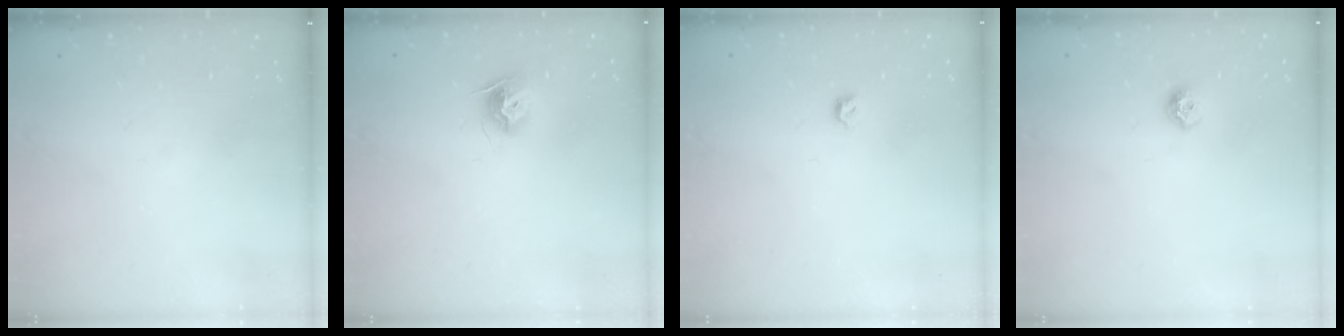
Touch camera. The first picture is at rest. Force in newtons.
{"total": 8.7, "press": 8.6, "slide": 0.4}
{"total": 2.8, "press": 2.7, "slide": 0.8}
{"total": 6.4, "press": 6.3, "slide": 0.9}